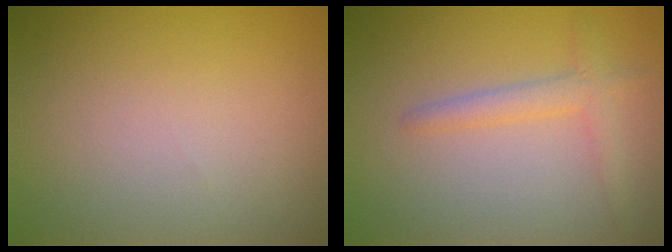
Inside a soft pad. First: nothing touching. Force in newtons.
{"total": 2.1, "press": 2.1, "slide": 0.1}